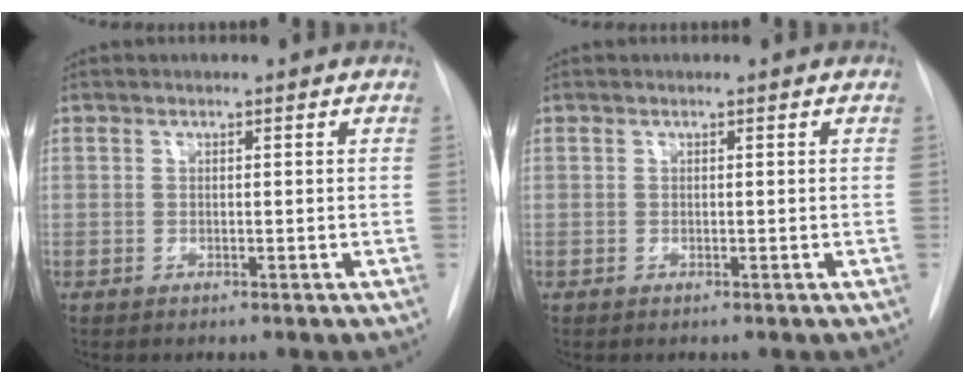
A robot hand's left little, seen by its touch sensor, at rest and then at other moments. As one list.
[{"total": 0.0}]